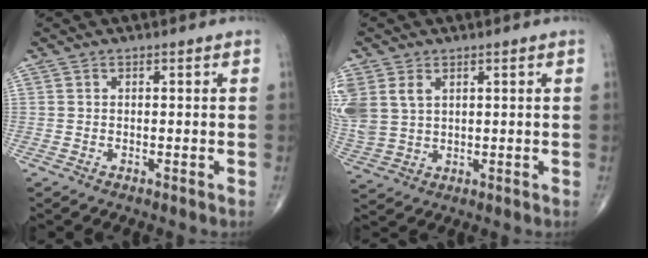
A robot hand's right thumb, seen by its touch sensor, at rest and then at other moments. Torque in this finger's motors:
{"motor_torque": [-0.05, -0.05, 0.82, 0.77, 0.10]}